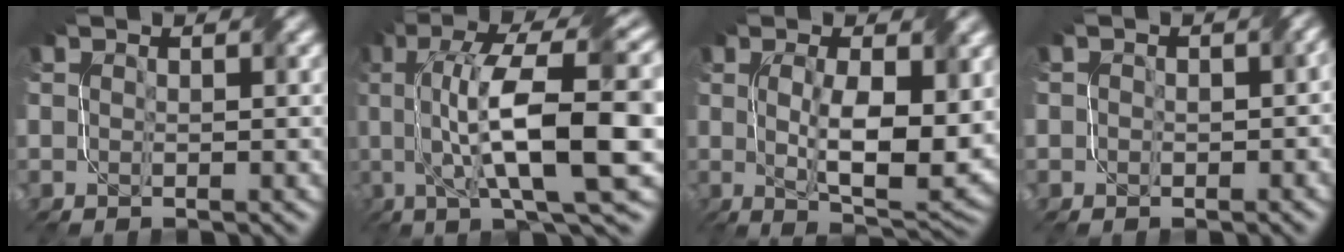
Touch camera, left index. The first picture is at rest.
{"total": 13.7, "force": [1.0, 3.3, 13.3], "torque": [-0.214, 0.013, 0.023]}
{"total": 8.1, "force": [0.1, 2.8, 7.7], "torque": [-0.131, -0.010, 0.011]}
{"total": 2.3, "force": [0.1, 1.9, 1.4], "torque": [-0.003, 0.000, -0.002]}